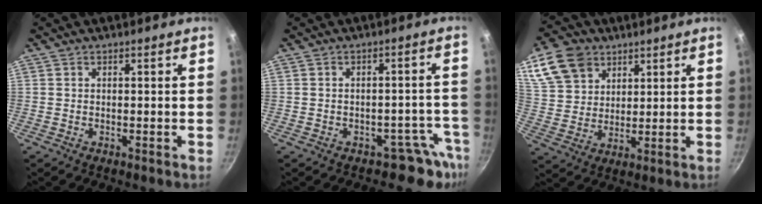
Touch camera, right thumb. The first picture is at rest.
{"total": 5.6, "force": [-4.1, 3.6, 1.0], "torque": [0.057, 0.059, -0.048]}
{"total": 12.8, "force": [6.8, 9.3, 5.5], "torque": [-0.088, -0.010, 0.132]}